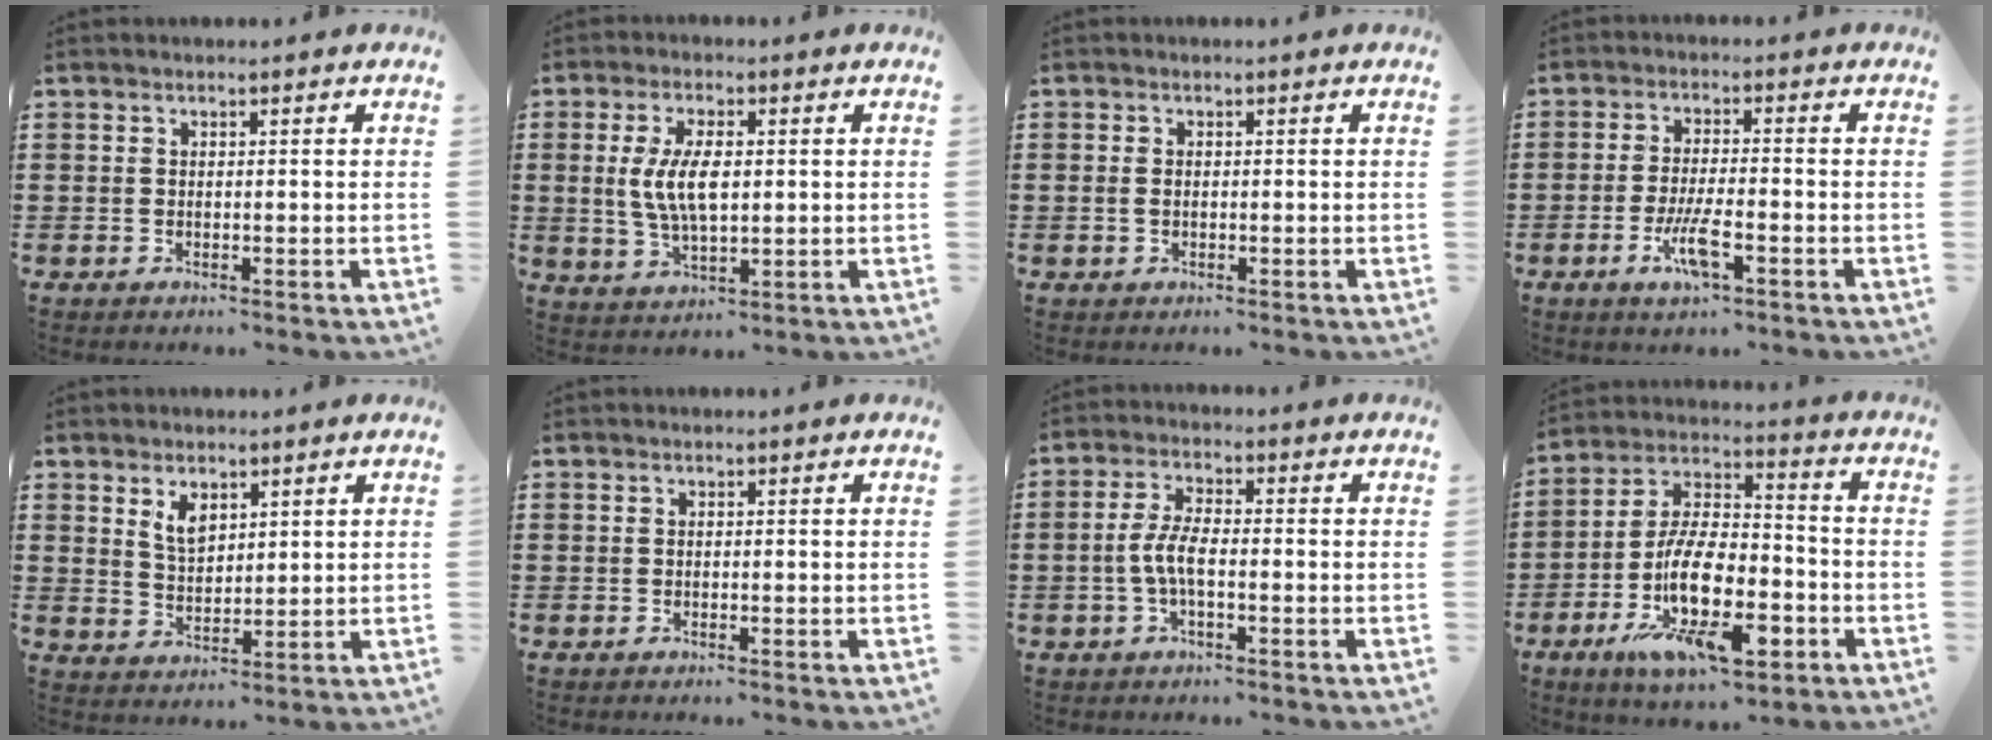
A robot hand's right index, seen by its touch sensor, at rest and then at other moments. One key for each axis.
{"total": 7.1, "fx": 0.4, "fy": 3.1, "fz": 6.3, "tx": -0.136, "ty": 0.005, "tz": 0.003}
{"total": 1.0, "fx": -0.1, "fy": 0.7, "fz": 0.8, "tx": -0.017, "ty": 0.006, "tz": -0.003}
{"total": 5.8, "fx": -2.6, "fy": 1.4, "fz": 5.0, "tx": -0.109, "ty": -0.010, "tz": -0.051}
{"total": 4.0, "fx": 2.4, "fy": 2.2, "fz": 2.3, "tx": -0.053, "ty": 0.007, "tz": 0.044}
{"total": 0.0}
{"total": 4.7, "fx": -1.2, "fy": 1.5, "fz": 4.3, "tx": -0.112, "ty": -0.007, "tz": -0.032}
{"total": 15.8, "fx": -7.2, "fy": 6.6, "fz": 12.4, "tx": -0.239, "ty": 0.003, "tz": -0.128}